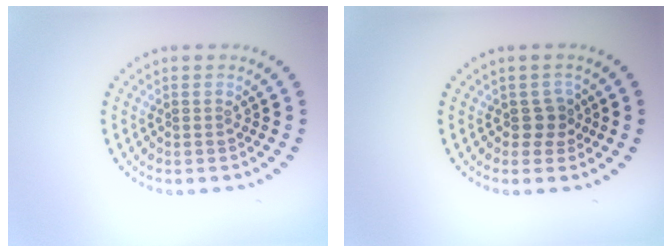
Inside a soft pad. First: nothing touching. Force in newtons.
{"total": 1.5, "press": 1.3, "slide": 0.9}